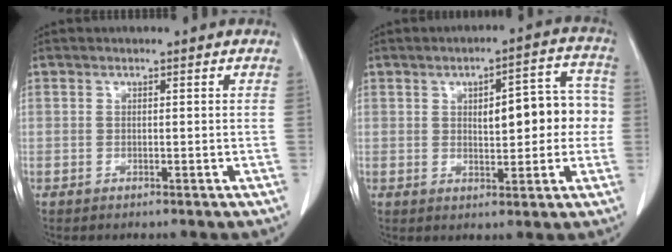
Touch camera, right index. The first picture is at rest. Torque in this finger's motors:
{"motor_torque": [0.36, 0.21, 0.13, 0.05]}